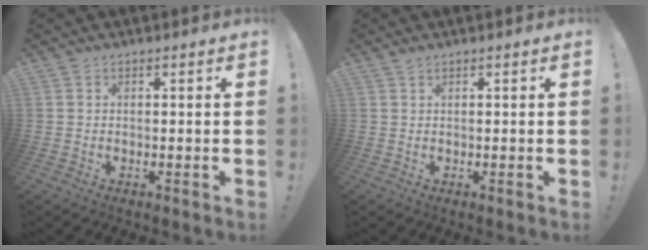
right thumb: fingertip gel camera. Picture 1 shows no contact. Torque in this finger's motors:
{"motor_torque": [0.08, -0.02, 0.16, 0.02, 0.00]}